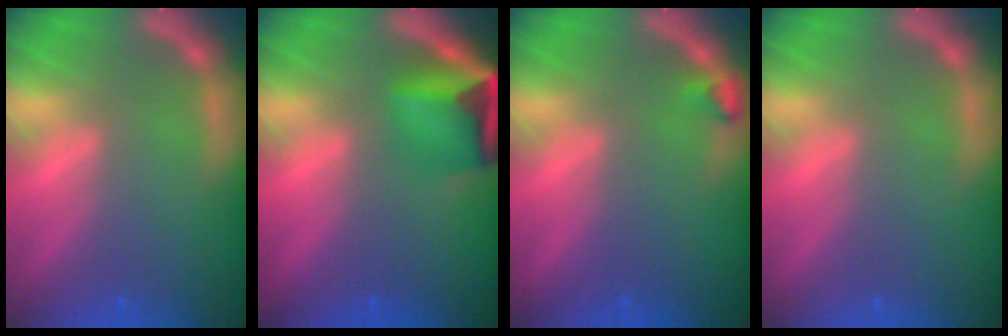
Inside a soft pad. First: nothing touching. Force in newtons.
{"total": 6.9}
{"total": 0.9}
{"total": 0.0}